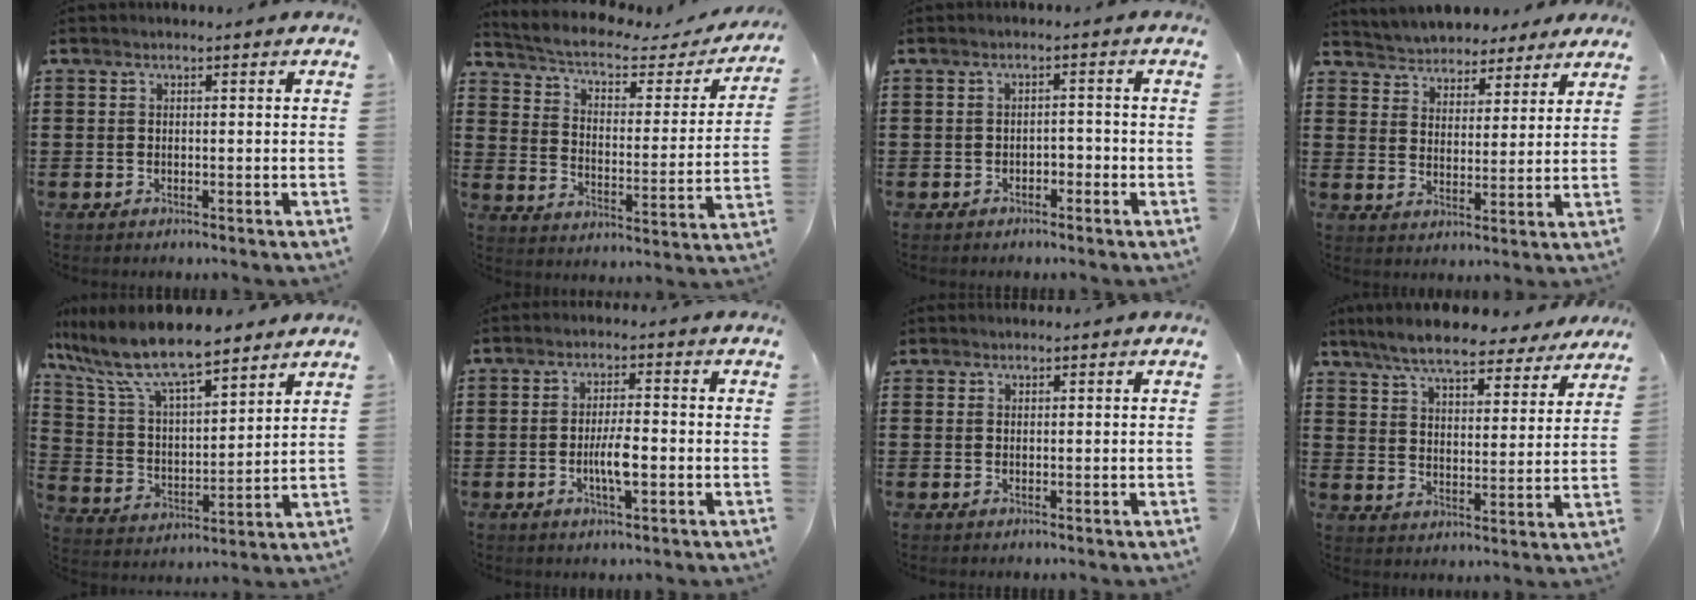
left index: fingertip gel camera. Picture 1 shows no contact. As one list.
[{"total": 4.2, "force": [3.0, 1.3, 2.6], "torque": [-0.068, -0.026, 0.043]}, {"total": 1.5, "force": [-1.3, 0.6, 0.4], "torque": [-0.016, 0.000, -0.030]}, {"total": 4.2, "force": [4.0, 0.9, -0.6], "torque": [-0.013, -0.021, 0.070]}, {"total": 10.3, "force": [8.6, 2.0, 5.3], "torque": [-0.137, -0.041, 0.149]}, {"total": 4.6, "force": [-1.0, 1.0, 4.4], "torque": [-0.083, 0.001, -0.021]}, {"total": 0.7, "force": [0.5, 0.4, 0.1], "torque": [-0.004, 0.002, 0.010]}, {"total": 8.4, "force": [7.7, 1.0, 3.4], "torque": [-0.096, -0.033, 0.139]}]